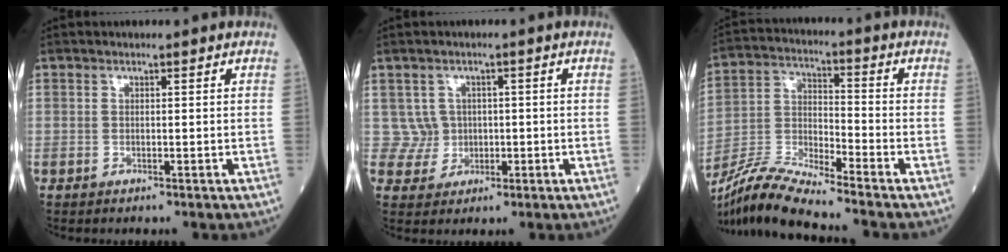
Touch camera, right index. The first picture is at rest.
{"total": 3.5, "force": [0.4, 3.5, -0.3], "torque": [0.016, 0.009, 0.010]}
{"total": 11.2, "force": [-10.4, -1.2, 4.1], "torque": [-0.086, -0.006, -0.199]}